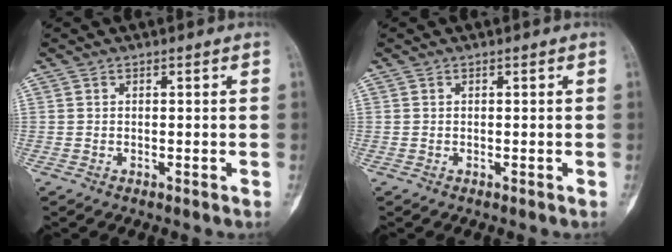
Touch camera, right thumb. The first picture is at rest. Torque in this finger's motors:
{"motor_torque": [0.38, 0.24, -0.21, 0.01, 0.06]}